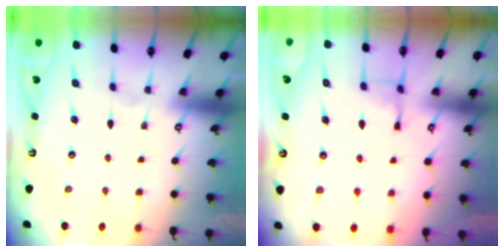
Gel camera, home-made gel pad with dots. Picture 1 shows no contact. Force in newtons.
{"total": 5.6, "press": 5.6, "slide": 0.8}